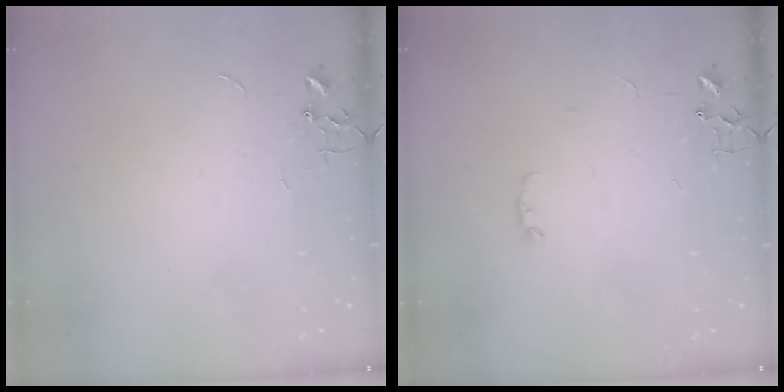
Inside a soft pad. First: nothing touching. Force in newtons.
{"total": 3.1, "press": 3.1, "slide": 0.5}